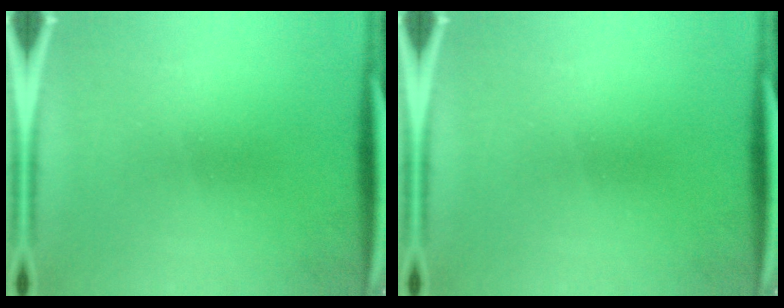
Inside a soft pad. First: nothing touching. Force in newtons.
{"total": 0.0}